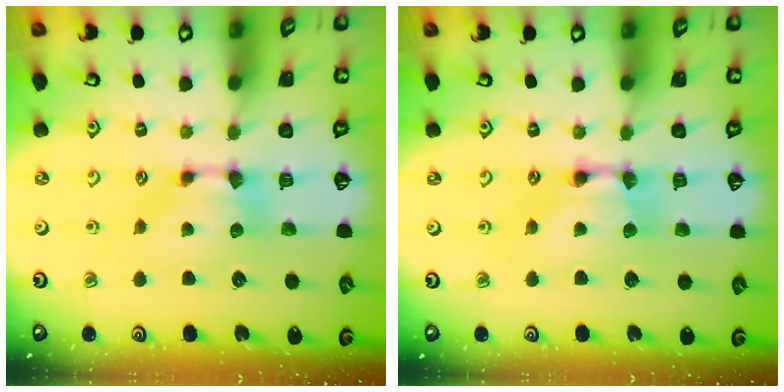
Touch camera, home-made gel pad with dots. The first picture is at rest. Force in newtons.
{"total": 2.0, "press": 2.0, "slide": 0.1}